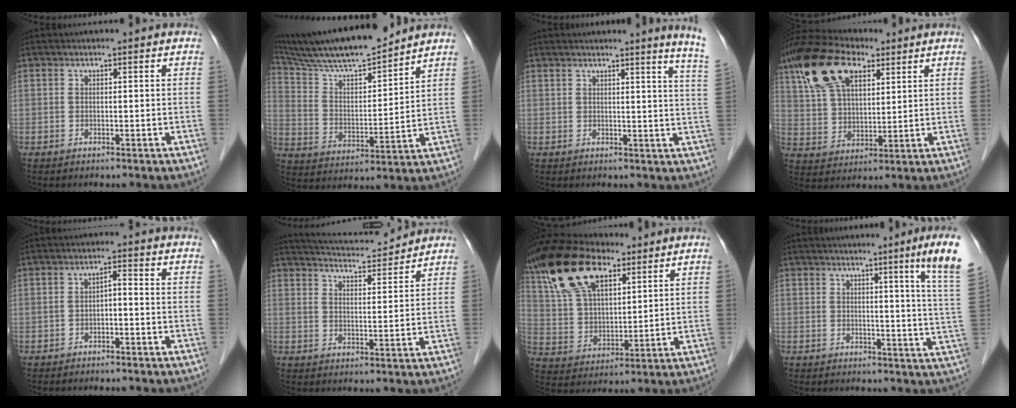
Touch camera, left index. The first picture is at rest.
{"total": 15.4, "force": [13.8, 1.1, 6.7], "torque": [-0.128, 0.005, 0.250]}
{"total": 7.7, "force": [6.5, -1.5, 3.9], "torque": [-0.041, -0.049, 0.050]}
{"total": 13.7, "force": [7.5, 6.7, 9.2], "torque": [-0.202, 0.036, 0.145]}
{"total": 2.2, "force": [-1.0, 0.6, 1.9], "torque": [-0.033, 0.014, -0.014]}
{"total": 9.4, "force": [9.2, 0.3, 1.7], "torque": [-0.038, 0.011, 0.140]}
{"total": 15.5, "force": [9.3, 7.1, 10.2], "torque": [-0.222, 0.037, 0.180]}
{"total": 9.8, "force": [6.2, -1.8, 7.3], "torque": [-0.088, -0.033, 0.052]}